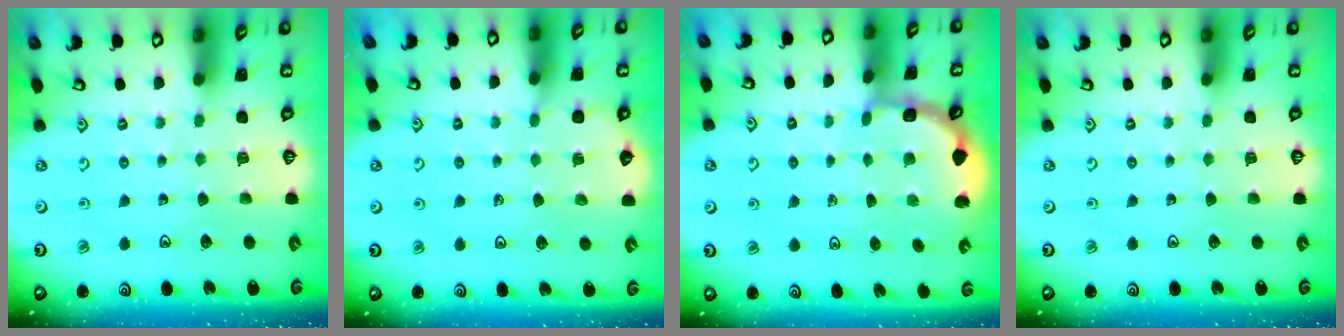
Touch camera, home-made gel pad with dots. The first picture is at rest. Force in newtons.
{"total": 2.3, "press": 2.2, "slide": 0.4}
{"total": 1.9, "press": 1.9, "slide": 0.3}
{"total": 0.0}